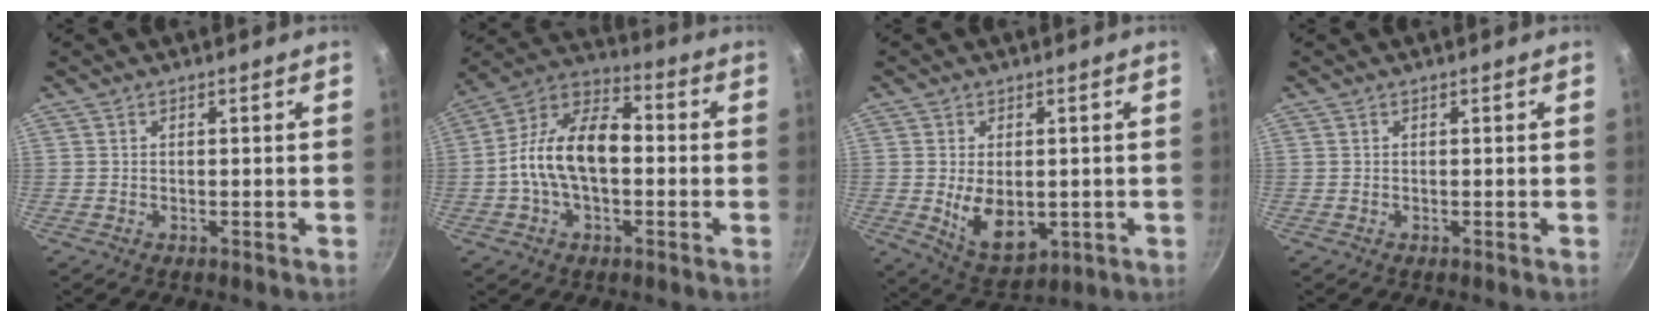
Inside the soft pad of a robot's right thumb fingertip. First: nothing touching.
{"total": 15.5, "force": [-1.2, 9.1, 12.5], "torque": [-0.198, 0.046, -0.041]}
{"total": 9.4, "force": [-0.6, 5.8, 7.3], "torque": [-0.107, -0.017, 0.012]}
{"total": 0.0}